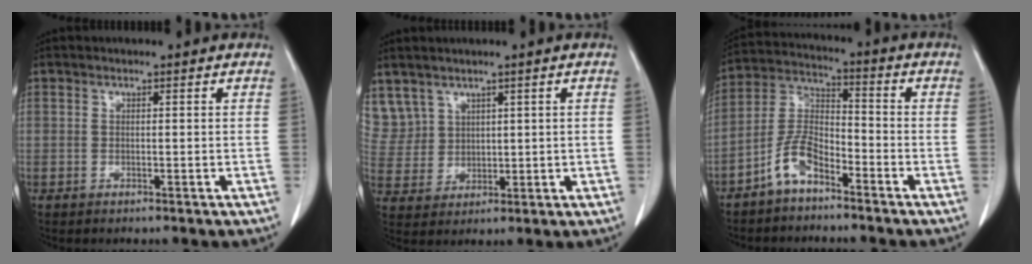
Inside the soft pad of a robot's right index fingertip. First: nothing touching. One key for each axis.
{"total": 8.1, "fx": 5.1, "fy": 6.2, "fz": 0.9, "tx": -0.032, "ty": 0.022, "tz": 0.124}
{"total": 7.5, "fx": -4.9, "fy": 3.0, "fz": 4.8, "tx": -0.113, "ty": 0.011, "tz": -0.105}